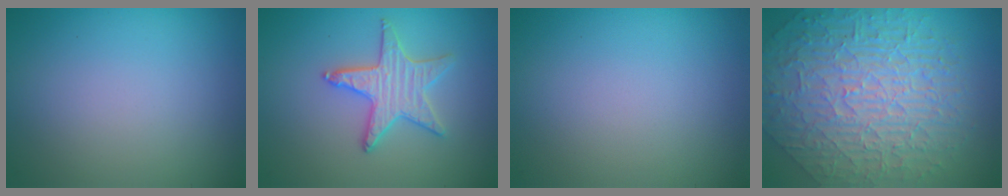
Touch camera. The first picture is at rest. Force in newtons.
{"total": 3.3, "press": 3.3, "slide": 0.1}
{"total": 0.0}
{"total": 9.6, "press": 7.0, "slide": 6.5}